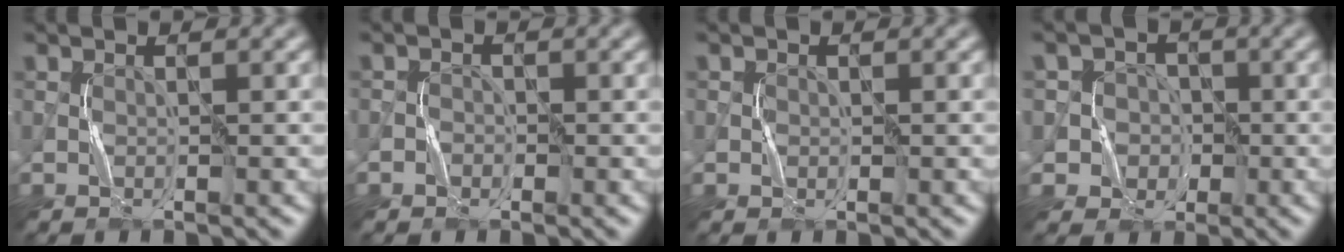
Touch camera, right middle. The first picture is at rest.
{"total": 1.0, "force": [-0.5, 0.9, 0.1], "torque": [0.008, 0.005, -0.011]}
{"total": 0.7, "force": [0.0, 0.7, 0.1], "torque": [0.002, 0.000, -0.003]}
{"total": 5.1, "force": [-0.8, 5.0, 0.7], "torque": [0.002, 0.024, -0.032]}